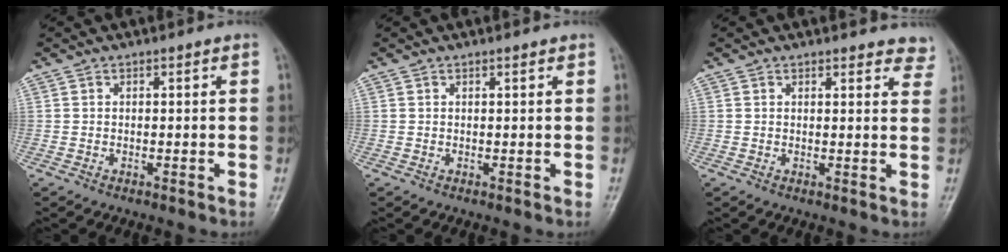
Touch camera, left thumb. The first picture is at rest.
{"total": 0.5, "force": [0.4, 0.1, 0.3], "torque": [-0.008, -0.002, 0.006]}
{"total": 5.2, "force": [4.8, 1.8, 1.1], "torque": [0.021, -0.023, 0.038]}